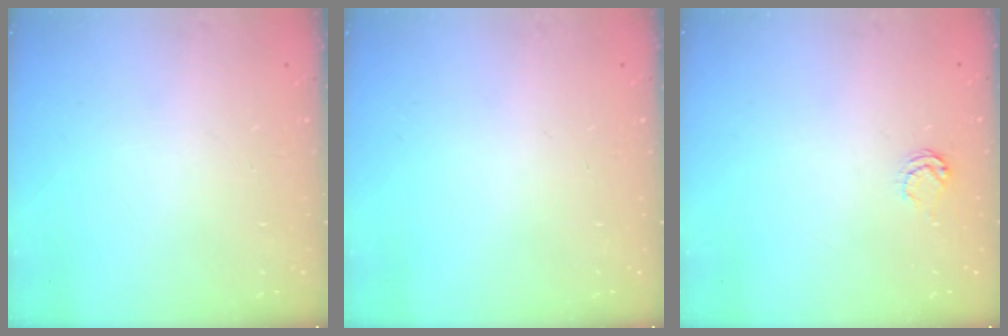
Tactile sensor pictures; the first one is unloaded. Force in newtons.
{"total": 0.0}
{"total": 4.3, "press": 4.2, "slide": 0.6}